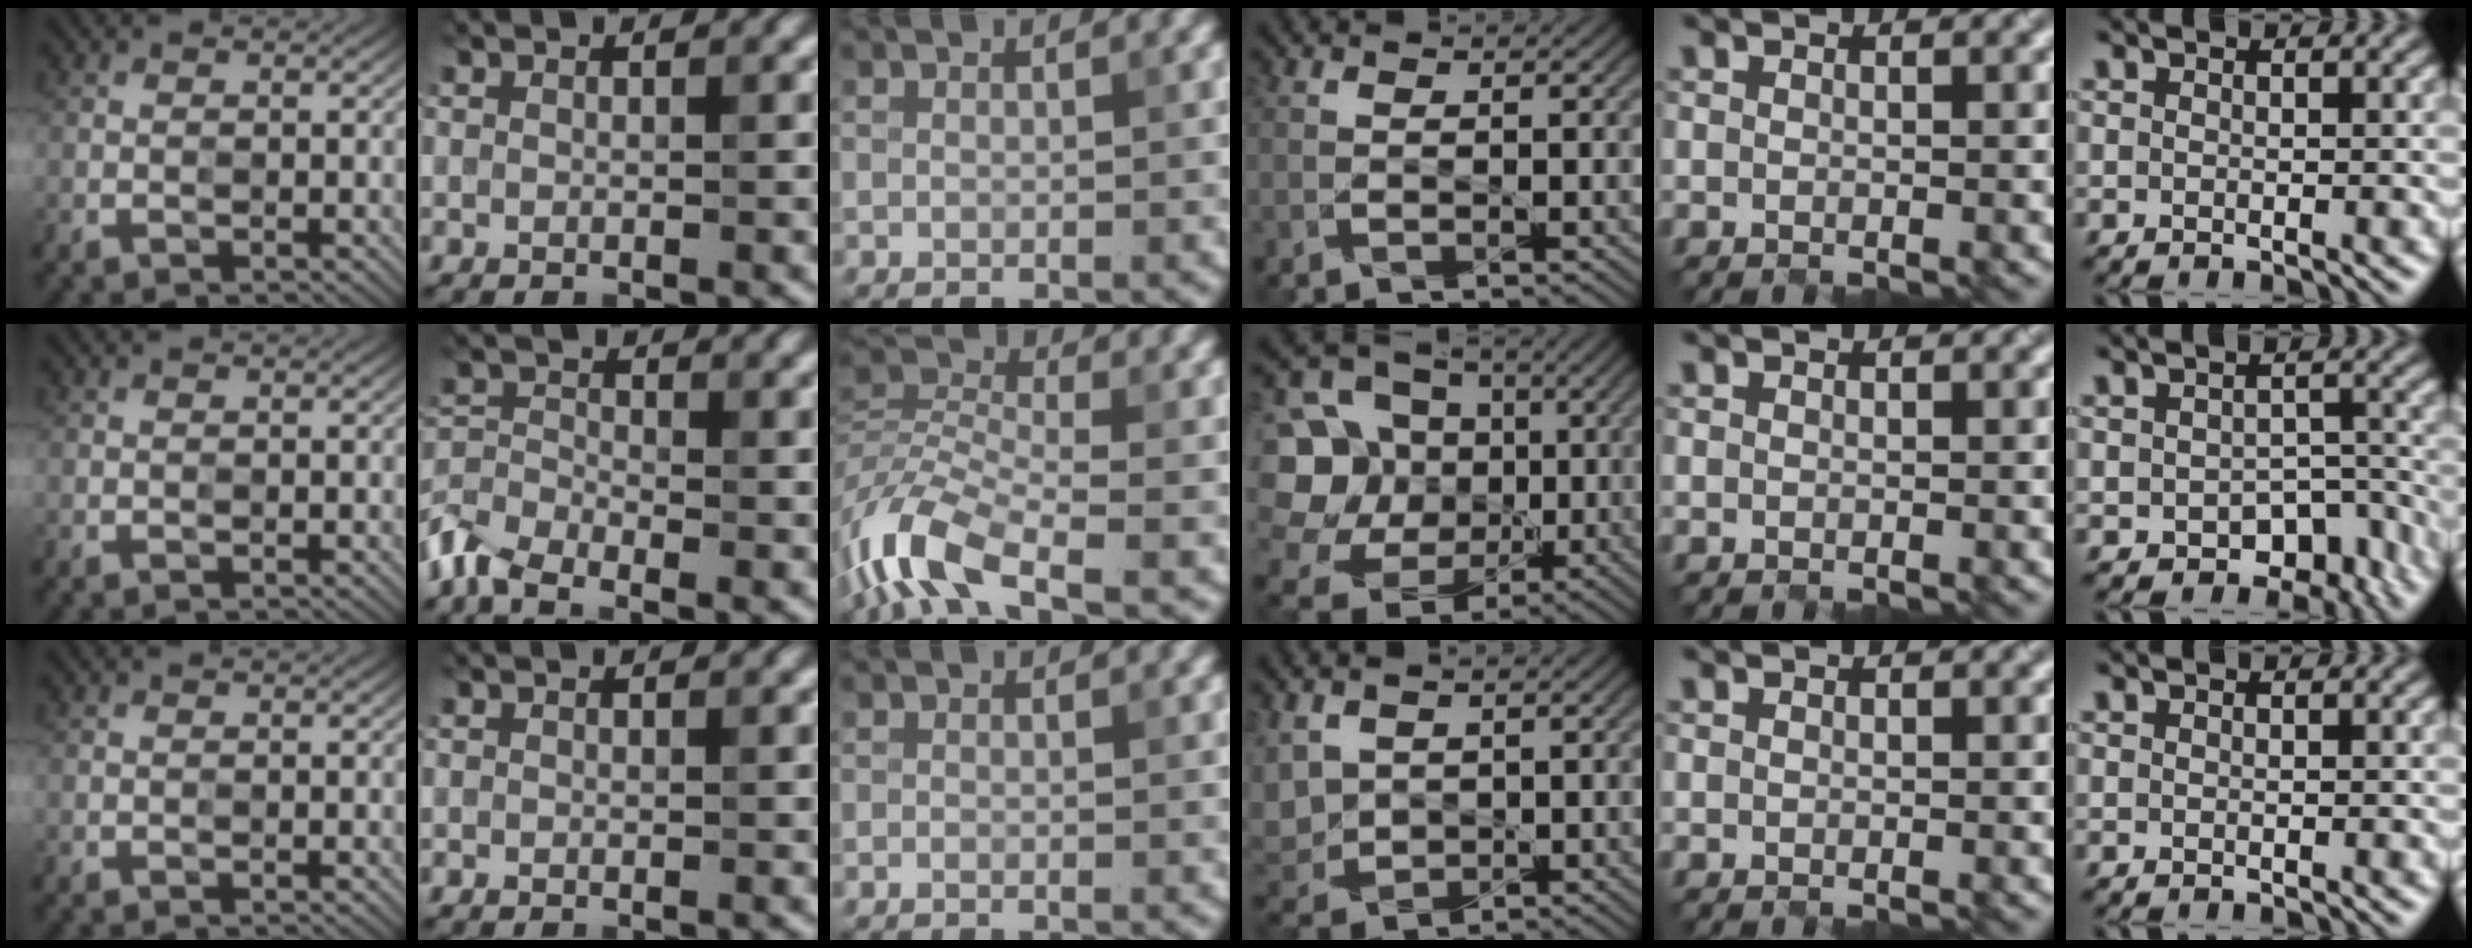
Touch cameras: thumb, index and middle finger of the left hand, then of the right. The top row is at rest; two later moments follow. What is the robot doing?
{"motion": "open", "object": "laptop"}